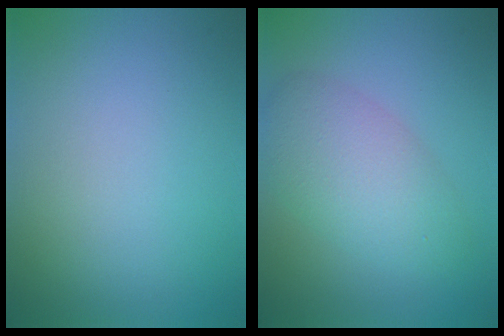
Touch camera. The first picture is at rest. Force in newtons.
{"total": 4.8, "press": 4.8, "slide": 0.2}